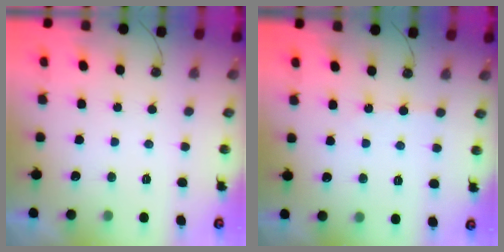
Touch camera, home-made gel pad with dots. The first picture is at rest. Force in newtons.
{"total": 1.0, "press": 1.0, "slide": 0.2}